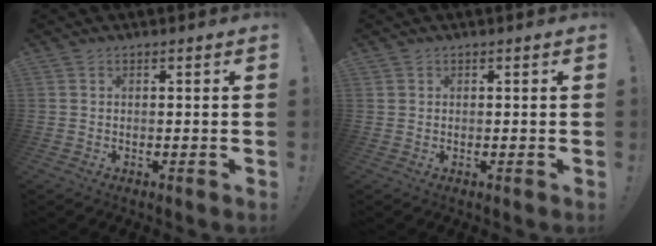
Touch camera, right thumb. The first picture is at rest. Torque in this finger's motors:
{"motor_torque": [-0.30, 0.25, 0.37, -0.08, 0.01]}